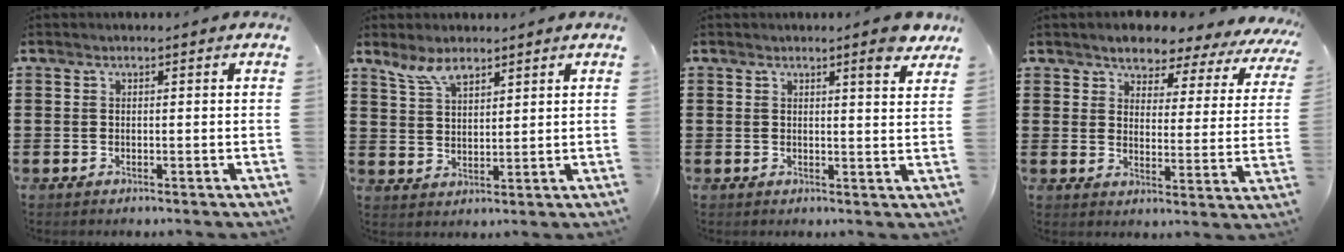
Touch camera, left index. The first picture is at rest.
{"total": 5.0, "force": [3.9, 2.0, 2.4], "torque": [-0.058, -0.003, 0.073]}
{"total": 3.7, "force": [3.0, 0.1, 2.1], "torque": [-0.034, -0.012, 0.050]}
{"total": 4.3, "force": [4.1, 1.2, 0.3], "torque": [-0.028, -0.031, 0.065]}